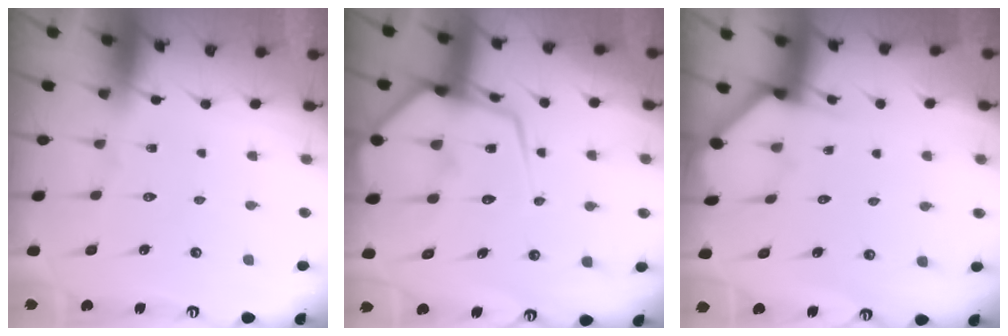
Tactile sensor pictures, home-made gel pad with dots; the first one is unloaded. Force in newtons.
{"total": 15.1, "press": 15.0, "slide": 1.5}
{"total": 2.0, "press": 2.0, "slide": 0.2}